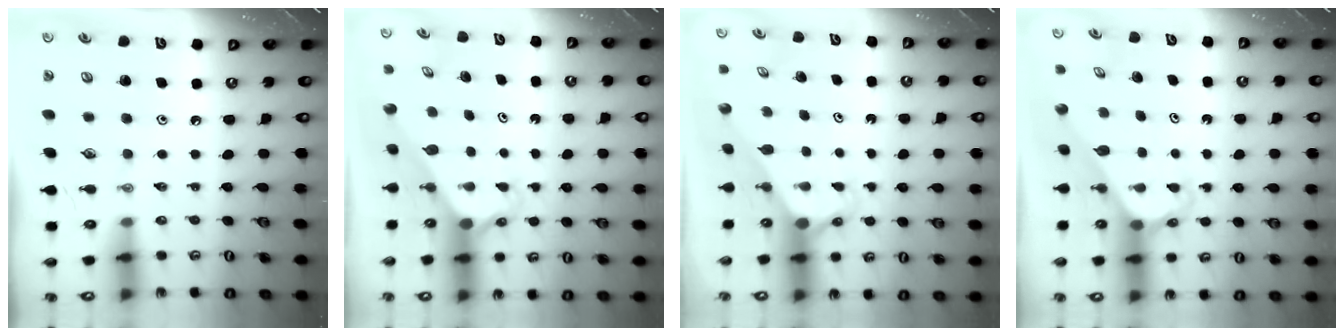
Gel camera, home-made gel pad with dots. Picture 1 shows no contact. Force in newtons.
{"total": 2.6, "press": 2.6, "slide": 0.2}
{"total": 3.0, "press": 3.0, "slide": 0.0}
{"total": 2.9, "press": 2.9, "slide": 0.2}